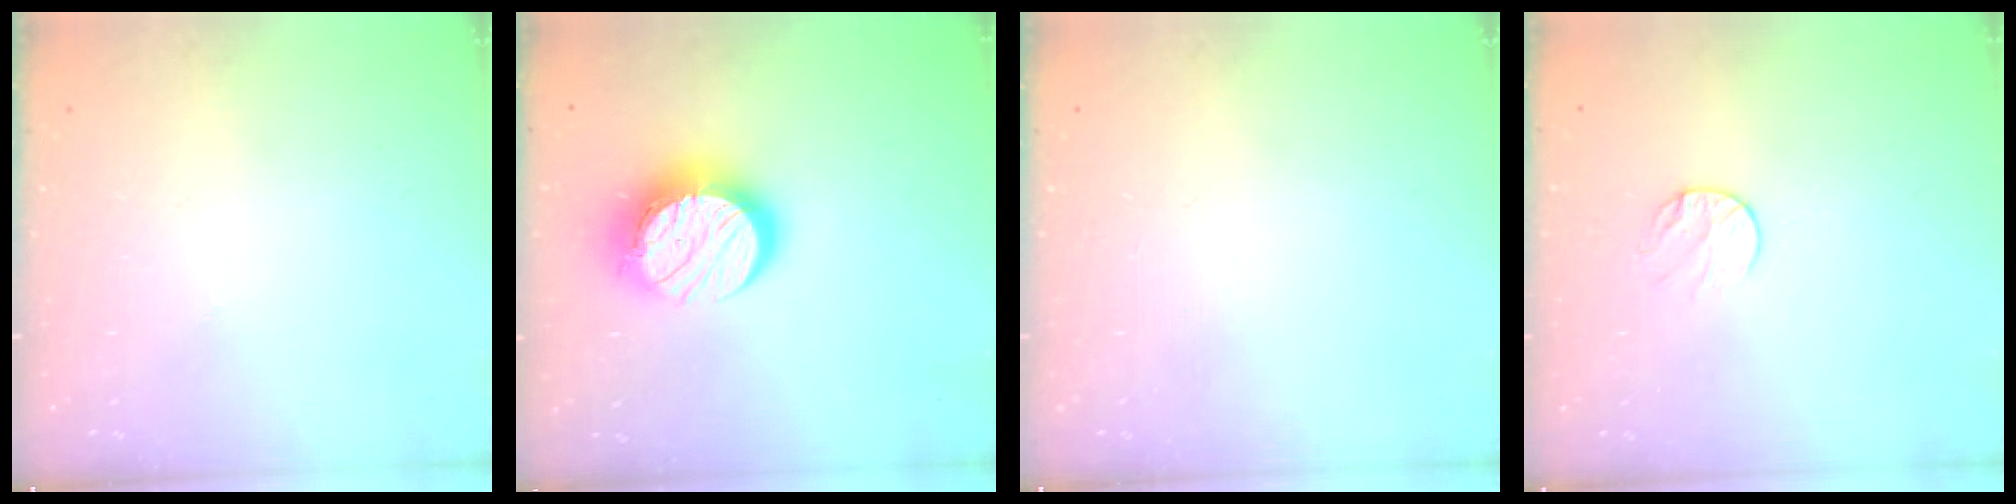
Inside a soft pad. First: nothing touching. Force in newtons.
{"total": 14.5, "press": 14.5, "slide": 1.1}
{"total": 0.0}
{"total": 5.6, "press": 5.6, "slide": 0.5}